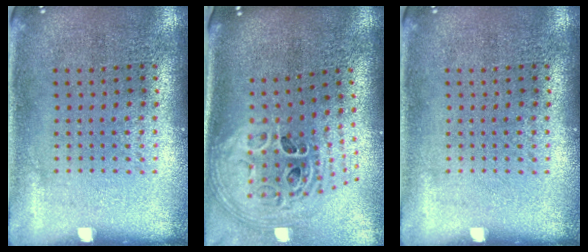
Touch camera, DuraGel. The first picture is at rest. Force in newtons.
{"total": 2.8, "press": 2.0, "slide": 1.9}
{"total": 0.0}